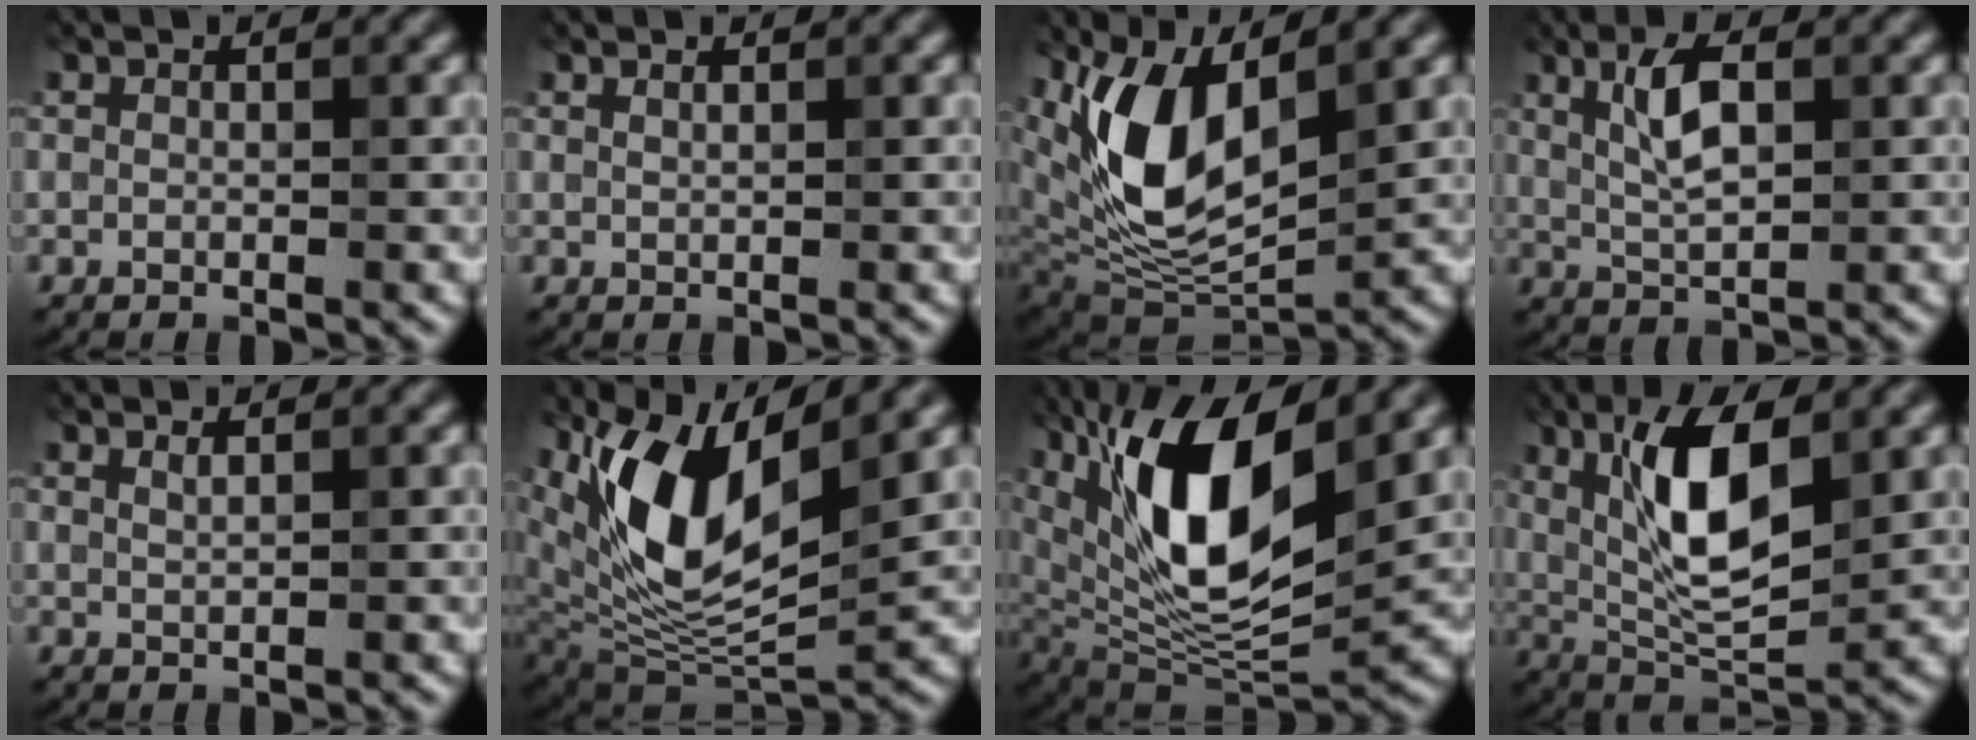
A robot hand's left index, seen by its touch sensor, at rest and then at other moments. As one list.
[{"total": 0.7, "force": [0.5, 0.2, 0.4], "torque": [-0.004, -0.002, 0.008]}, {"total": 9.7, "force": [3.2, 4.9, 7.7], "torque": [-0.159, -0.017, 0.059]}, {"total": 4.4, "force": [1.3, 1.5, 3.9], "torque": [-0.080, 0.006, 0.023]}, {"total": 1.0, "force": [0.7, 0.3, 0.6], "torque": [-0.006, 0.002, 0.011]}, {"total": 10.8, "force": [4.4, 5.0, 8.5], "torque": [-0.162, -0.011, 0.084]}, {"total": 13.6, "force": [4.8, 5.1, 11.7], "torque": [-0.201, 0.001, 0.086]}, {"total": 9.4, "force": [2.5, 3.5, 8.3], "torque": [-0.146, -0.005, 0.044]}]